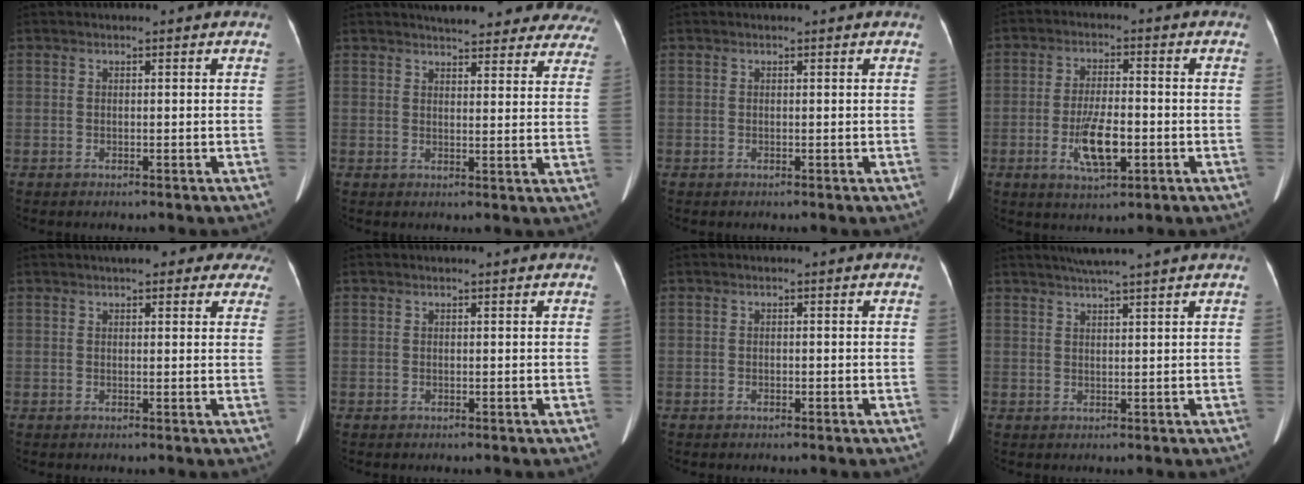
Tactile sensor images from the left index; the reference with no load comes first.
{"total": 19.6, "force": [17.9, 4.9, 6.3], "torque": [-0.064, -0.033, 0.193]}
{"total": 0.0}
{"total": 7.3, "force": [-2.5, 2.2, 6.5], "torque": [-0.128, -0.005, -0.039]}
{"total": 9.7, "force": [7.7, 3.3, 4.8], "torque": [-0.033, 0.014, 0.080]}
{"total": 0.6, "force": [0.6, 0.0, 0.2], "torque": [-0.006, 0.004, 0.011]}
{"total": 0.5, "force": [-0.5, 0.2, 0.2], "torque": [-0.003, -0.001, -0.008]}
{"total": 6.4, "force": [5.3, -1.0, 3.4], "torque": [-0.054, 0.021, 0.077]}